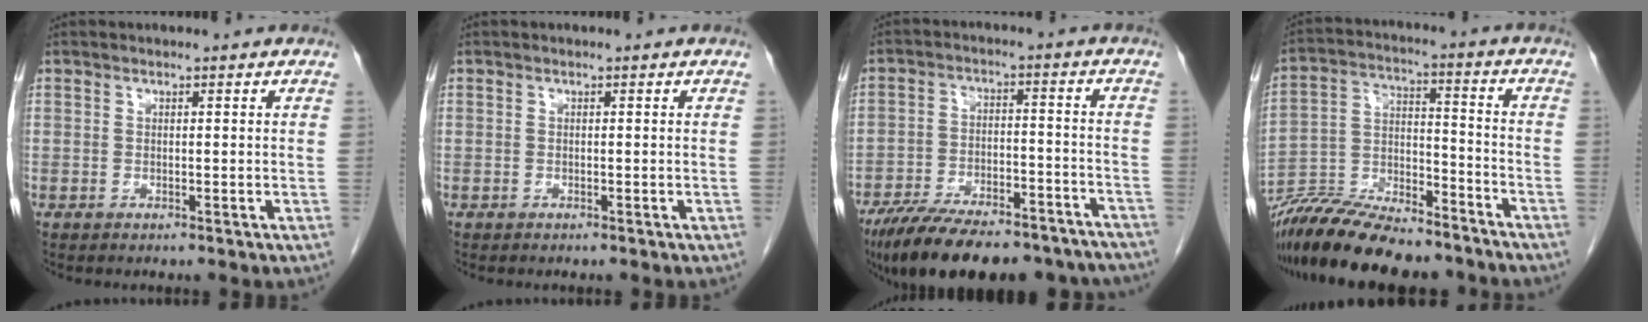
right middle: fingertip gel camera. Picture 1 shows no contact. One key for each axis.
{"total": 0.0}
{"total": 23.9, "fx": -19.8, "fy": 7.3, "fz": 11.2, "tx": -0.162, "ty": -0.004, "tz": -0.283}
{"total": 19.3, "fx": -16.8, "fy": 4.2, "fz": 8.6, "tx": -0.171, "ty": -0.005, "tz": -0.290}